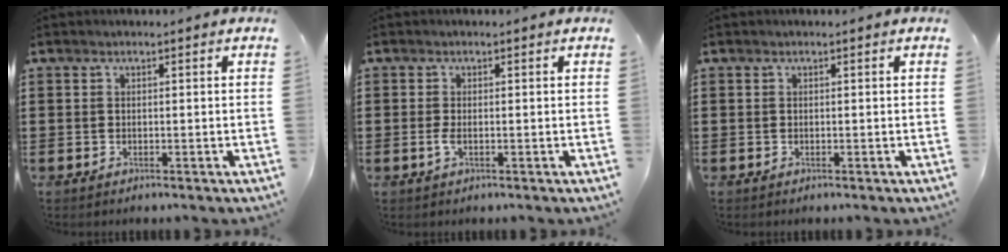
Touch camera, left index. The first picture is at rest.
{"total": 1.5, "force": [-0.3, 0.3, 1.4], "torque": [-0.034, -0.004, -0.007]}
{"total": 0.0}